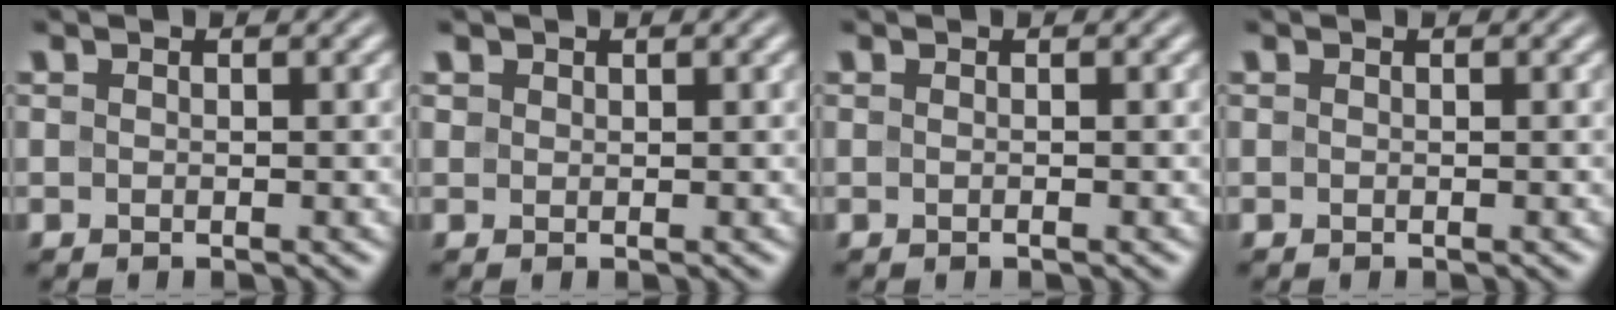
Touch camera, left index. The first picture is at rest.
{"total": 0.7, "force": [0.5, 0.5, 0.1], "torque": [0.001, -0.001, 0.010]}
{"total": 0.7, "force": [-0.1, 0.2, 0.7], "torque": [-0.007, -0.001, -0.005]}
{"total": 0.0}